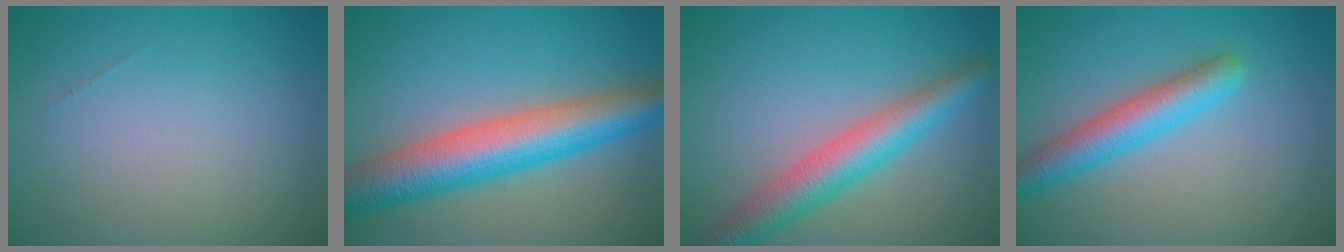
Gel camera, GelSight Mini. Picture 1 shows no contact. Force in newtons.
{"total": 9.0, "press": 8.9, "slide": 0.1}
{"total": 5.6, "press": 5.6, "slide": 0.1}
{"total": 4.5, "press": 4.5, "slide": 0.2}